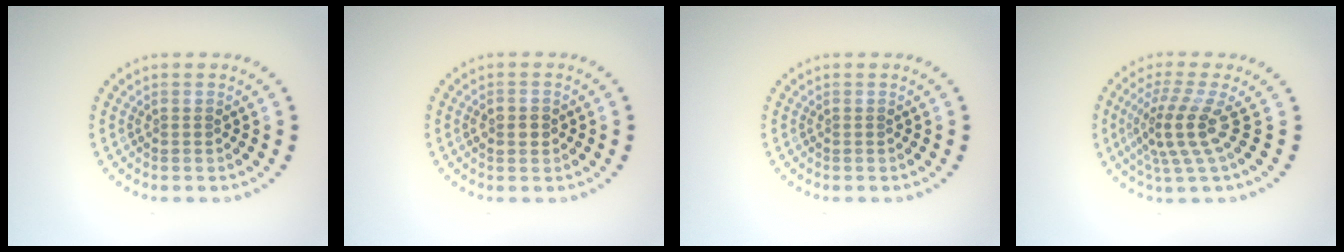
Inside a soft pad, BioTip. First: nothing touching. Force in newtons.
{"total": 2.0, "press": 2.0, "slide": 0.1}
{"total": 0.0}
{"total": 3.9, "press": 2.7, "slide": 2.8}